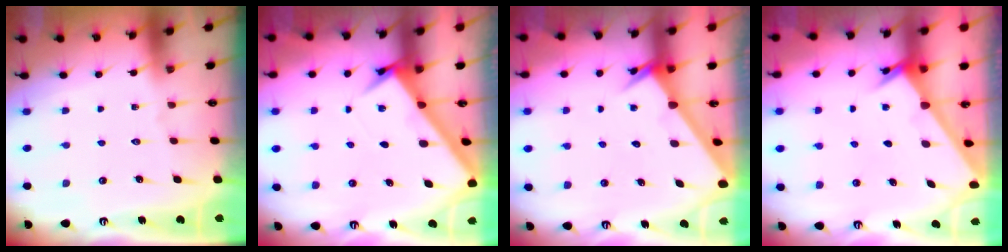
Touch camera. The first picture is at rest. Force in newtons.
{"total": 3.2, "press": 3.2, "slide": 0.3}
{"total": 2.5, "press": 2.5, "slide": 0.2}
{"total": 2.4, "press": 2.4, "slide": 0.2}